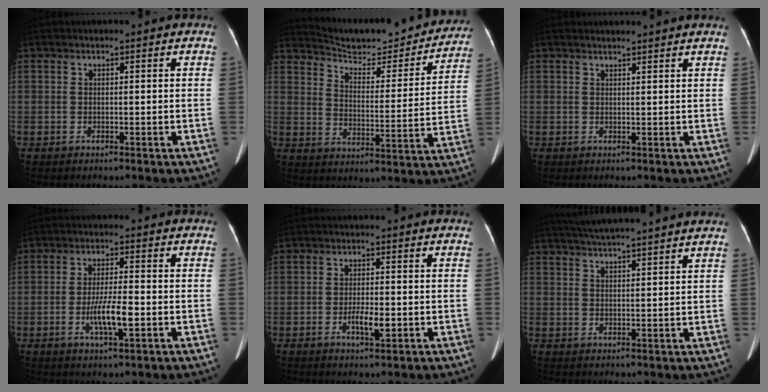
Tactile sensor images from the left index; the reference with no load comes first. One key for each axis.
{"total": 19.9, "fx": 18.8, "fy": 3.6, "fz": 5.6, "tx": -0.075, "ty": -0.028, "tz": 0.248}
{"total": 3.8, "fx": 3.7, "fy": -0.1, "fz": 1.0, "tx": -0.017, "ty": 0.015, "tz": 0.041}
{"total": 6.0, "fx": -1.7, "fy": 0.9, "fz": 5.7, "tx": -0.109, "ty": -0.006, "tz": -0.030}
{"total": 3.6, "fx": -1.1, "fy": 1.0, "fz": 3.3, "tx": -0.061, "ty": 0.000, "tz": -0.016}
{"total": 13.6, "fx": 12.3, "fy": -0.3, "fz": 5.9, "tx": -0.107, "ty": 0.027, "tz": 0.169}